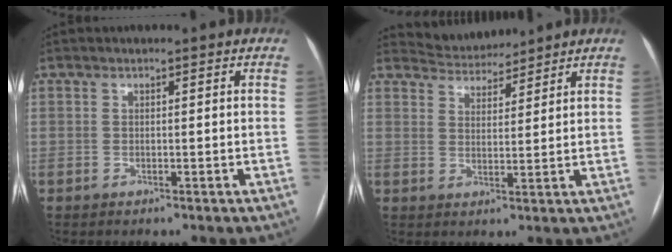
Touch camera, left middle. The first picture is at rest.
{"total": 5.0, "force": [5.0, 0.7, -0.2], "torque": [-0.005, 0.016, 0.087]}